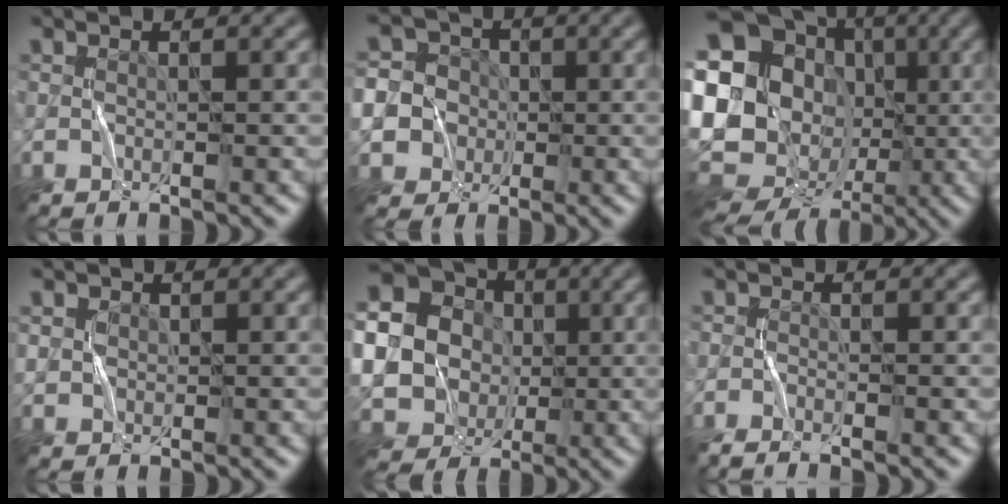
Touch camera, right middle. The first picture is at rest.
{"total": 10.8, "force": [-2.0, 10.2, 2.9], "torque": [-0.078, -0.002, -0.060]}
{"total": 22.4, "force": [-2.0, 19.7, 10.5], "torque": [-0.217, 0.035, -0.069]}
{"total": 1.1, "force": [0.4, 0.9, 0.3], "torque": [-0.003, 0.000, 0.010]}
{"total": 24.7, "force": [0.7, 23.4, 7.9], "torque": [-0.219, 0.005, -0.042]}
{"total": 2.1, "force": [-1.7, 0.3, 1.2], "torque": [-0.028, -0.002, -0.033]}